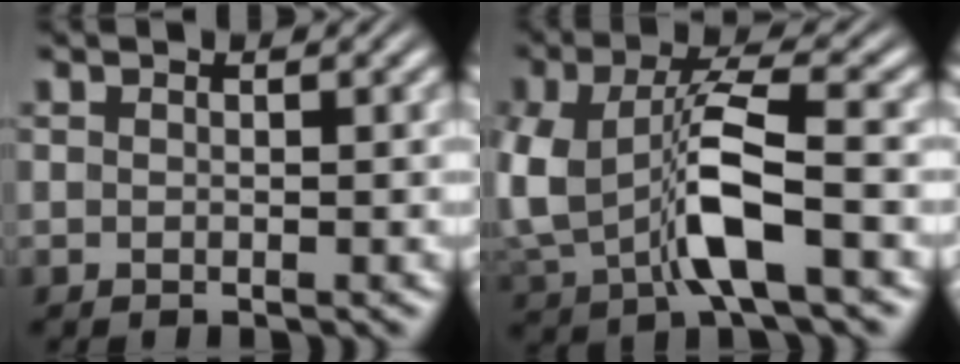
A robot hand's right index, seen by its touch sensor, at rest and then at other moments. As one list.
[{"total": 7.3, "force": [-0.4, 4.1, 5.9], "torque": [-0.128, -0.011, -0.001]}]